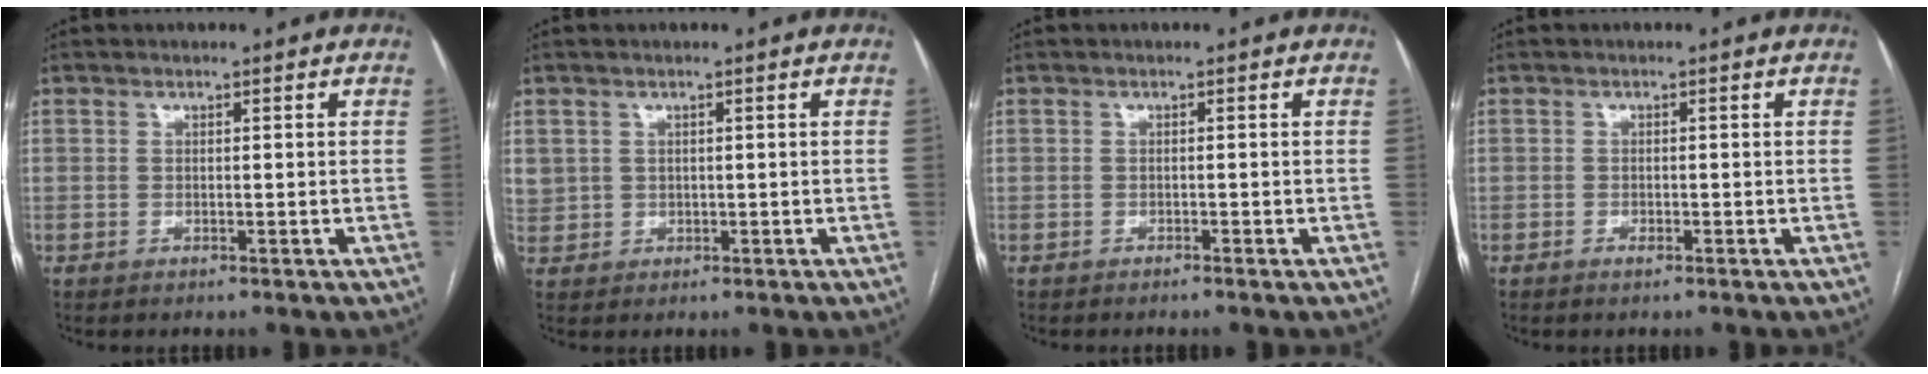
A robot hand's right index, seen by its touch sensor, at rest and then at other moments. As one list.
[{"total": 2.6, "force": [0.6, 2.5, 0.5], "torque": [-0.005, 0.009, 0.020]}, {"total": 0.5, "force": [-0.4, -0.1, 0.3], "torque": [-0.008, 0.001, -0.009]}, {"total": 0.9, "force": [-0.6, 0.2, 0.6], "torque": [-0.011, 0.000, -0.009]}]